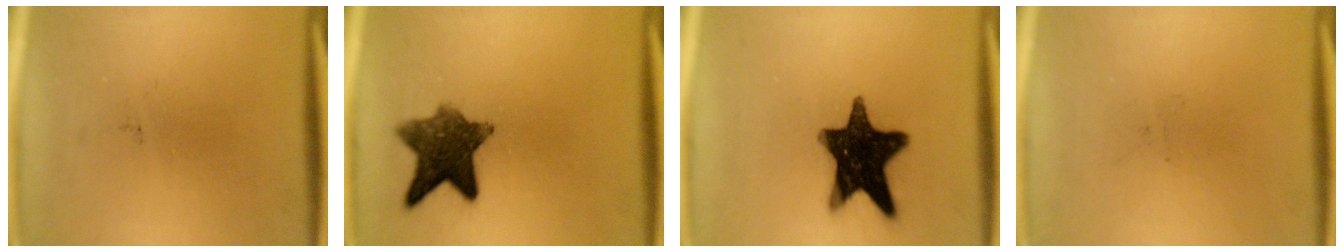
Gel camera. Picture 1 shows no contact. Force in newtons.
{"total": 9.5}
{"total": 16.6}
{"total": 0.0}